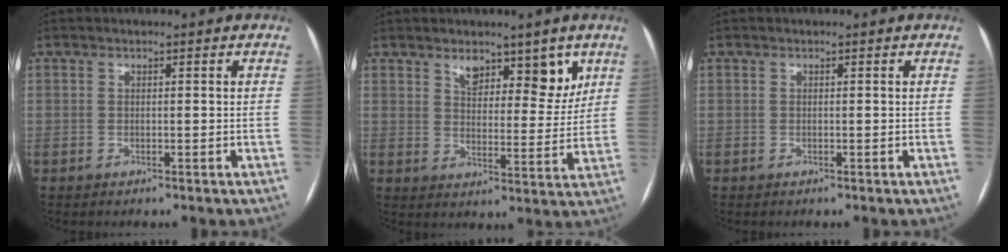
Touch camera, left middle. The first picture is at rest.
{"total": 8.2, "force": [5.6, 3.7, 4.8], "torque": [-0.046, -0.007, 0.086]}
{"total": 0.0}